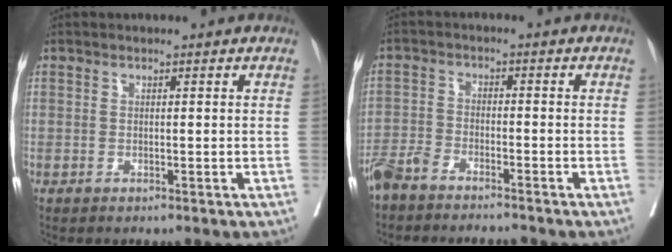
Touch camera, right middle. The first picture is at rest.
{"total": 6.1, "force": [-5.6, 0.7, 2.4], "torque": [-0.042, -0.007, -0.101]}